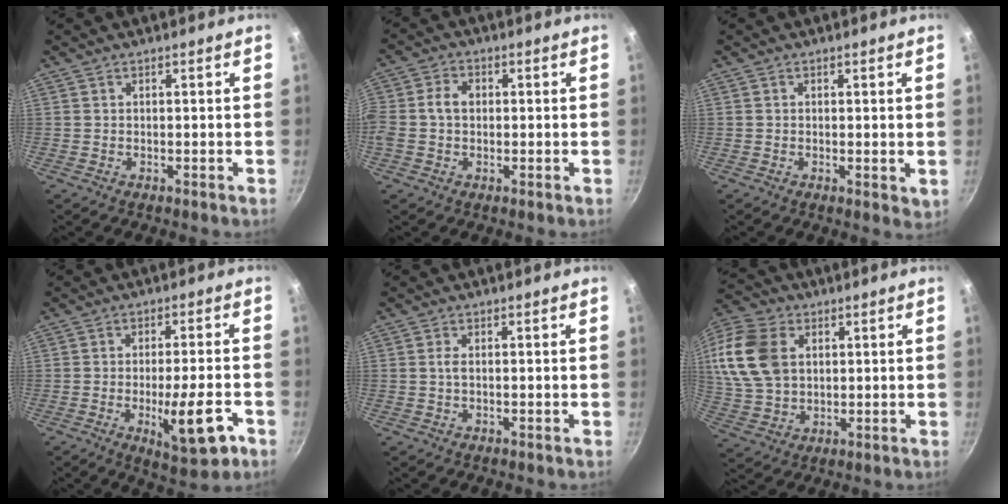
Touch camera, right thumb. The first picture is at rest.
{"total": 5.2, "force": [-0.2, 3.8, 3.5], "torque": [-0.073, 0.015, -0.015]}
{"total": 2.0, "force": [0.4, 1.0, 1.6], "torque": [-0.021, -0.004, 0.004]}
{"total": 11.3, "force": [-4.1, 3.1, 10.1], "torque": [-0.132, 0.011, -0.054]}
{"total": 1.1, "force": [0.0, 0.4, 1.0], "torque": [-0.024, 0.001, -0.001]}
{"total": 17.8, "force": [4.1, 12.7, 11.7], "torque": [-0.231, 0.003, 0.081]}